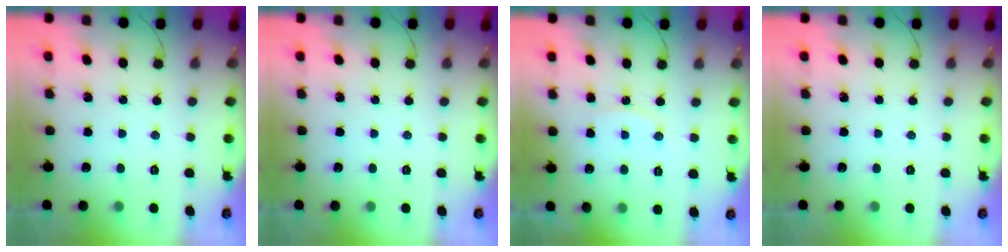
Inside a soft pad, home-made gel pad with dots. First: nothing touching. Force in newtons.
{"total": 0.0}
{"total": 6.0, "press": 6.0, "slide": 0.7}
{"total": 0.0}